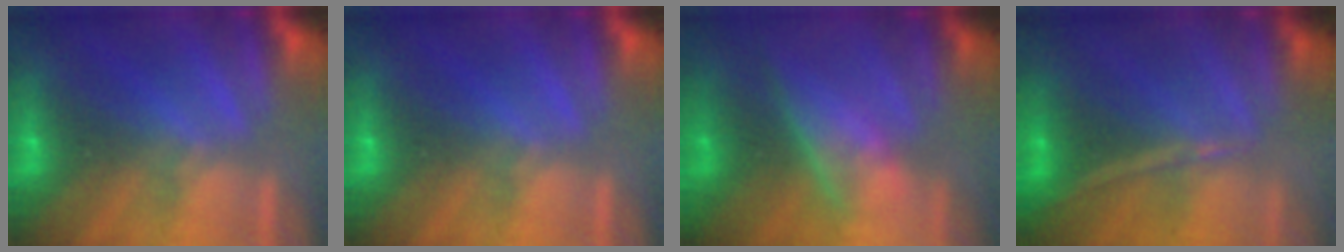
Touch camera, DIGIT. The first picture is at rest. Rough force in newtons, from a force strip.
{"total": 0.0}
{"total": 2.7}
{"total": 1.3}